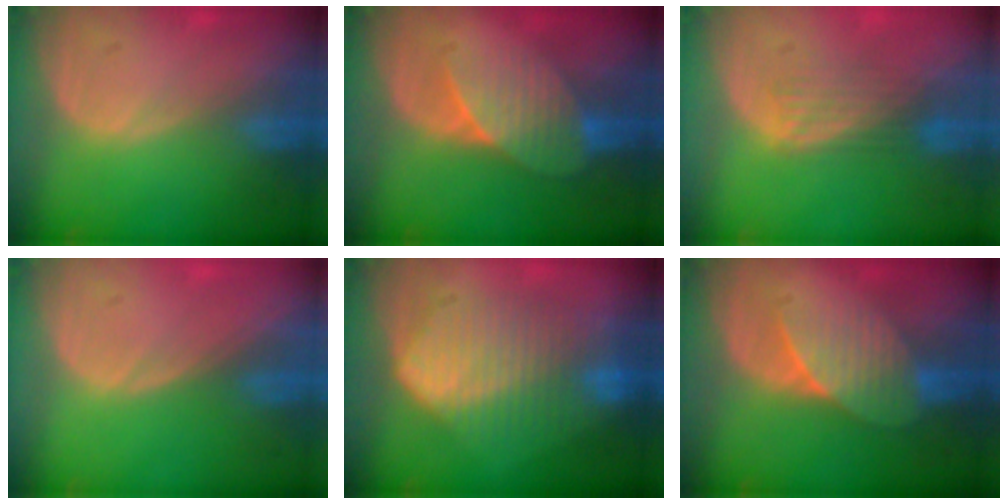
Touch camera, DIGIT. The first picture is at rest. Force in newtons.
{"total": 7.4, "press": 6.9, "slide": 2.5}
{"total": 4.5, "press": 3.9, "slide": 2.4}
{"total": 0.0}
{"total": 10.4, "press": 10.4, "slide": 0.5}
{"total": 7.1, "press": 6.7, "slide": 2.2}